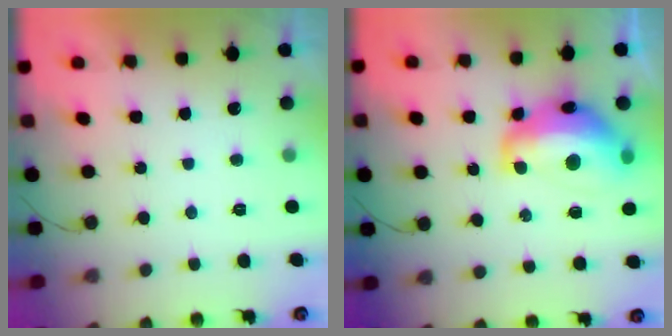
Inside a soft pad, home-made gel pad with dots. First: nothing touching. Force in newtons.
{"total": 15.3, "press": 15.2, "slide": 1.3}